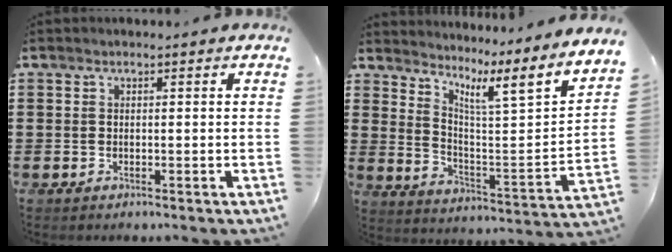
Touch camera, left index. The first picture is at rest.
{"total": 6.7, "force": [4.7, -0.3, 4.7], "torque": [-0.090, -0.060, 0.059]}